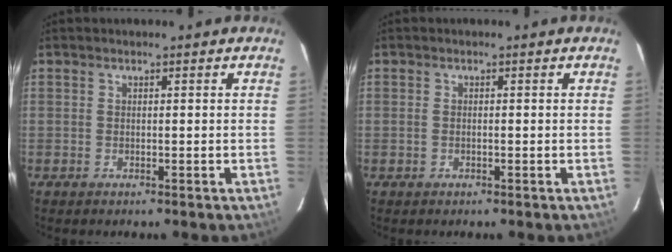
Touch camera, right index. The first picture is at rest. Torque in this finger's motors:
{"motor_torque": [-0.19, 0.04, 0.03, 0.00]}